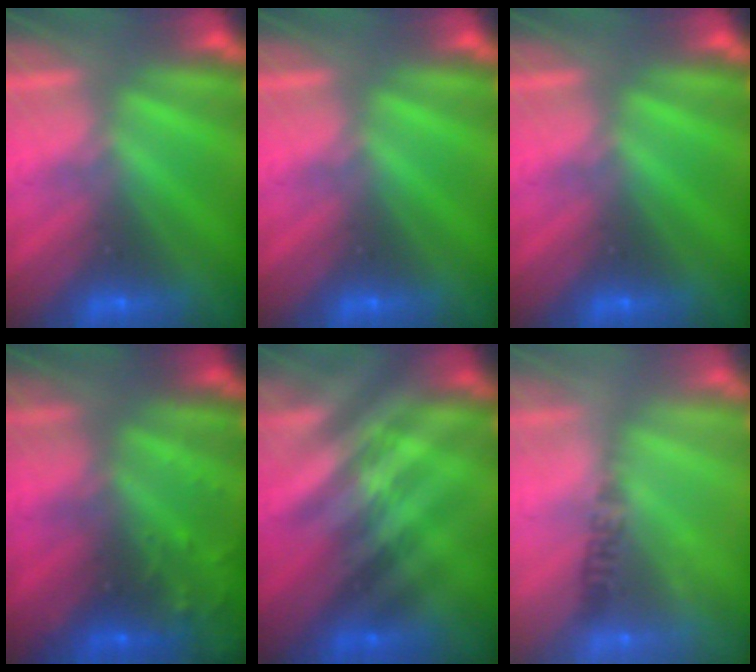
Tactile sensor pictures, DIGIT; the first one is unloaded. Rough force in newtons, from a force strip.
{"total": 0.0}
{"total": 0.0}
{"total": 8.6}
{"total": 2.4}
{"total": 2.4}